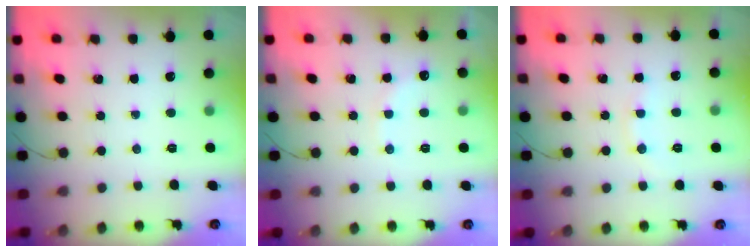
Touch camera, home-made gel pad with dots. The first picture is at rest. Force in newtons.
{"total": 8.1, "press": 8.0, "slide": 1.7}
{"total": 4.9, "press": 4.8, "slide": 1.1}